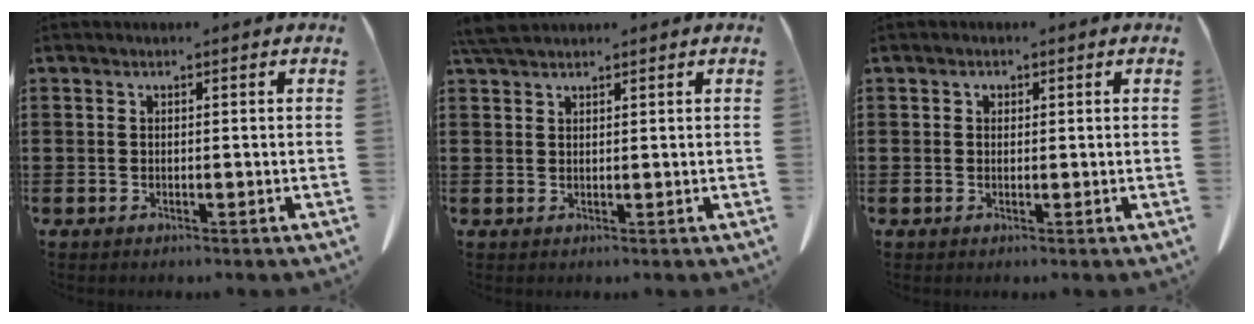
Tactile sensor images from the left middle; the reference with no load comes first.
{"total": 3.1, "force": [2.6, 0.7, 1.6], "torque": [-0.039, 0.002, 0.051]}
{"total": 0.7, "force": [0.3, 0.6, 0.3], "torque": [-0.008, 0.003, 0.005]}